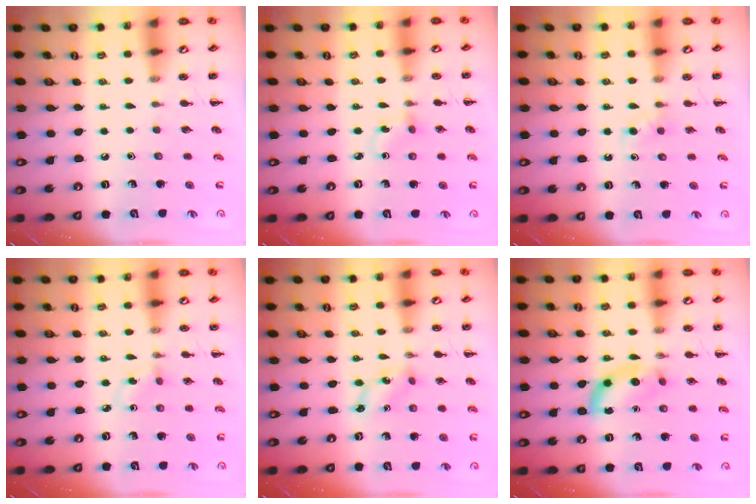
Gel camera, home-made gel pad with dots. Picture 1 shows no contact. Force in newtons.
{"total": 2.2, "press": 2.0, "slide": 0.9}
{"total": 2.6, "press": 2.3, "slide": 1.2}
{"total": 2.3, "press": 2.0, "slide": 1.1}
{"total": 1.6, "press": 1.5, "slide": 0.3}
{"total": 7.9, "press": 7.9, "slide": 0.5}